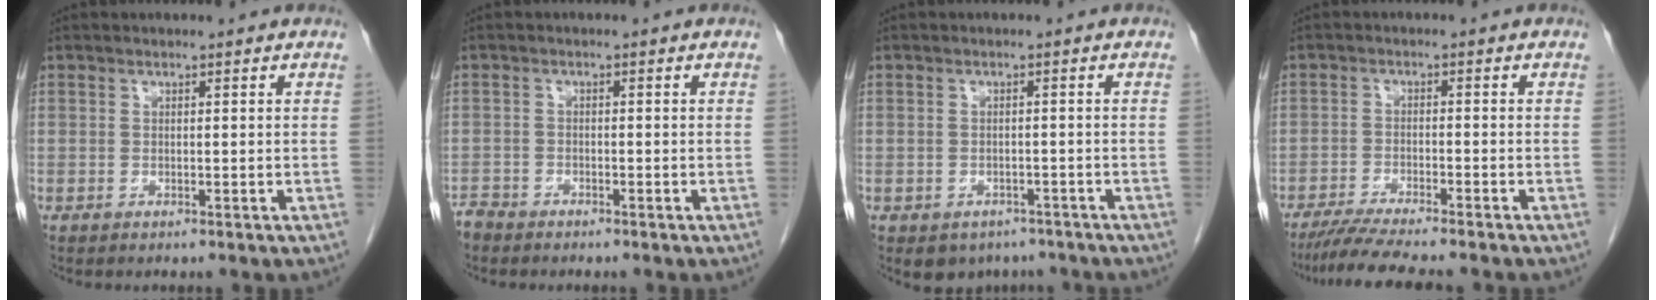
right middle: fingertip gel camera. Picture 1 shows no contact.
{"total": 1.9, "force": [-1.8, 0.6, -0.1], "torque": [0.000, -0.002, -0.035]}
{"total": 5.0, "force": [-3.8, 3.1, 0.7], "torque": [0.002, 0.009, -0.047]}
{"total": 8.1, "force": [-7.0, -0.3, 4.1], "torque": [-0.065, -0.023, -0.116]}